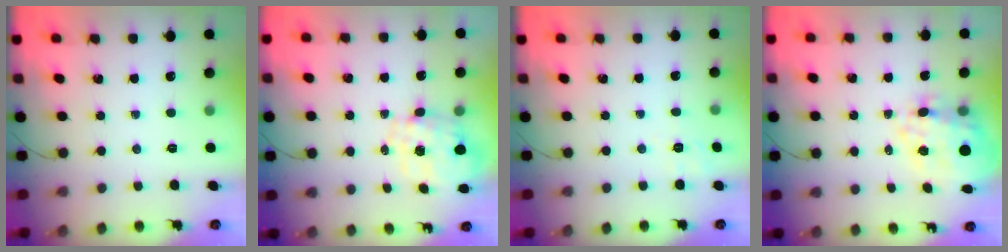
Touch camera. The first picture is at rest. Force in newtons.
{"total": 2.0, "press": 1.7, "slide": 1.1}
{"total": 1.9, "press": 0.2, "slide": 1.9}
{"total": 16.2, "press": 15.7, "slide": 4.0}